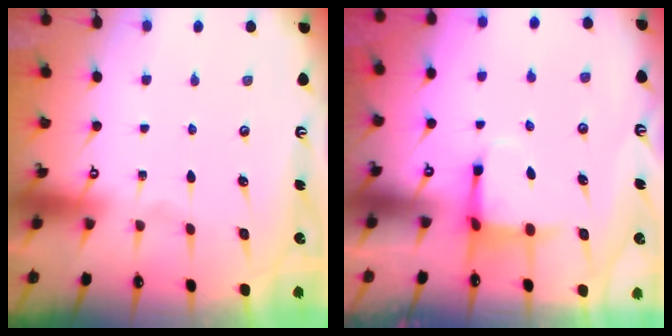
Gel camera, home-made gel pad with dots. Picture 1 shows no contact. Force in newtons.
{"total": 4.0, "press": 3.7, "slide": 1.3}